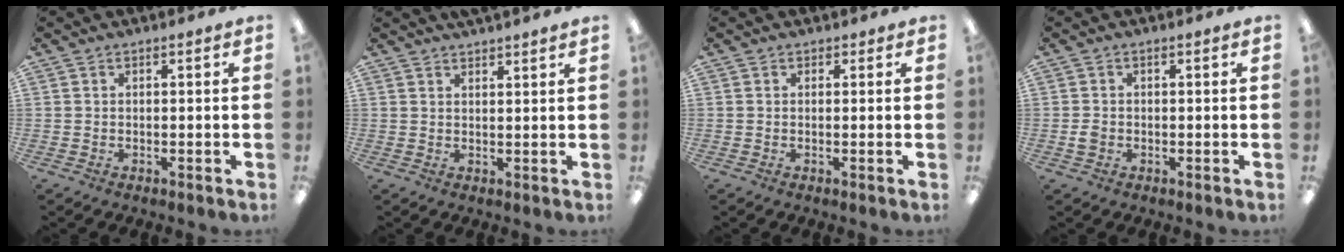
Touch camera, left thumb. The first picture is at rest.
{"total": 2.2, "force": [2.1, -0.3, 0.3], "torque": [-0.009, -0.007, 0.040]}
{"total": 1.0, "force": [0.5, 0.8, 0.2], "torque": [0.005, -0.001, 0.008]}
{"total": 1.8, "force": [-0.3, 1.4, 1.1], "torque": [-0.021, 0.004, -0.006]}